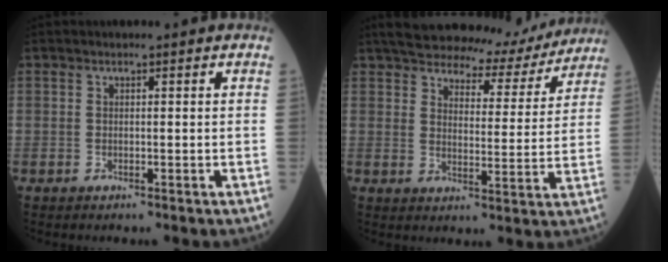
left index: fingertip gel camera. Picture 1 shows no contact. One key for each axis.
{"total": 14.4, "fx": 13.1, "fy": 3.9, "fz": 4.6, "tx": -0.053, "ty": 0.001, "tz": 0.162}